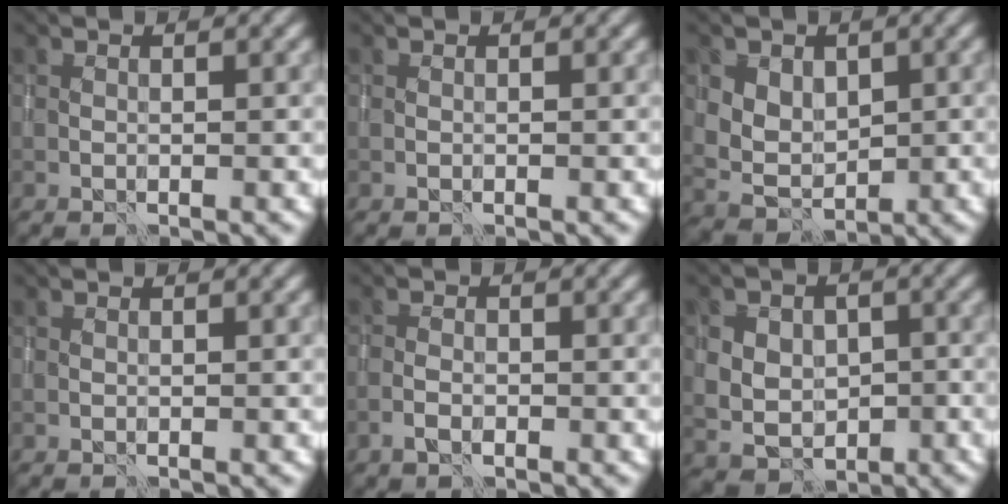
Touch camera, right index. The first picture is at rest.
{"total": 0.0}
{"total": 3.8, "force": [1.1, 3.1, 2.0], "torque": [-0.025, -0.001, 0.026]}
{"total": 0.0}
{"total": 1.2, "force": [-0.8, 0.7, 0.6], "torque": [-0.007, 0.005, -0.019]}
{"total": 6.2, "force": [0.3, 5.2, 3.3], "torque": [-0.037, 0.014, -0.008]}